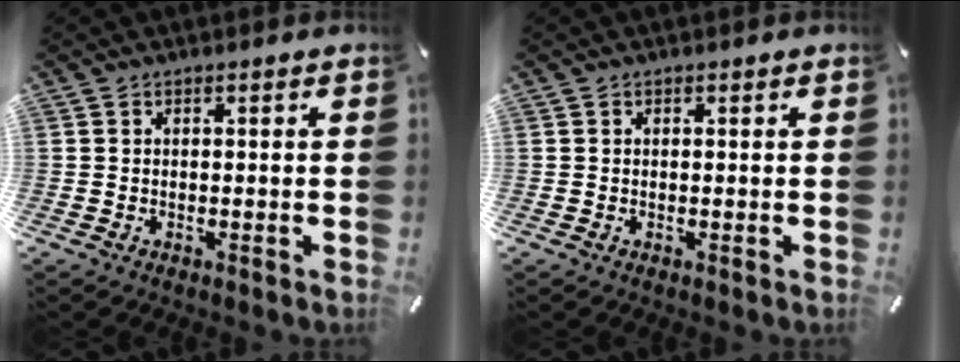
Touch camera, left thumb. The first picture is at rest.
{"total": 0.0}